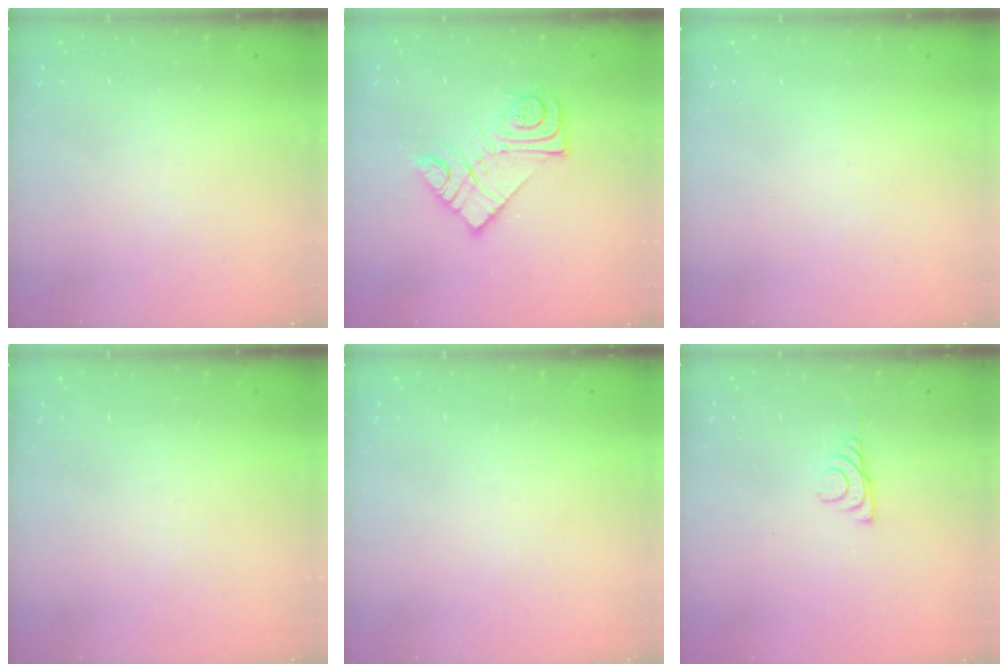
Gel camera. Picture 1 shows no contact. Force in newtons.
{"total": 13.6, "press": 13.6, "slide": 0.9}
{"total": 1.6, "press": 1.6, "slide": 0.1}
{"total": 0.0}
{"total": 0.0}
{"total": 6.3, "press": 6.3, "slide": 0.9}